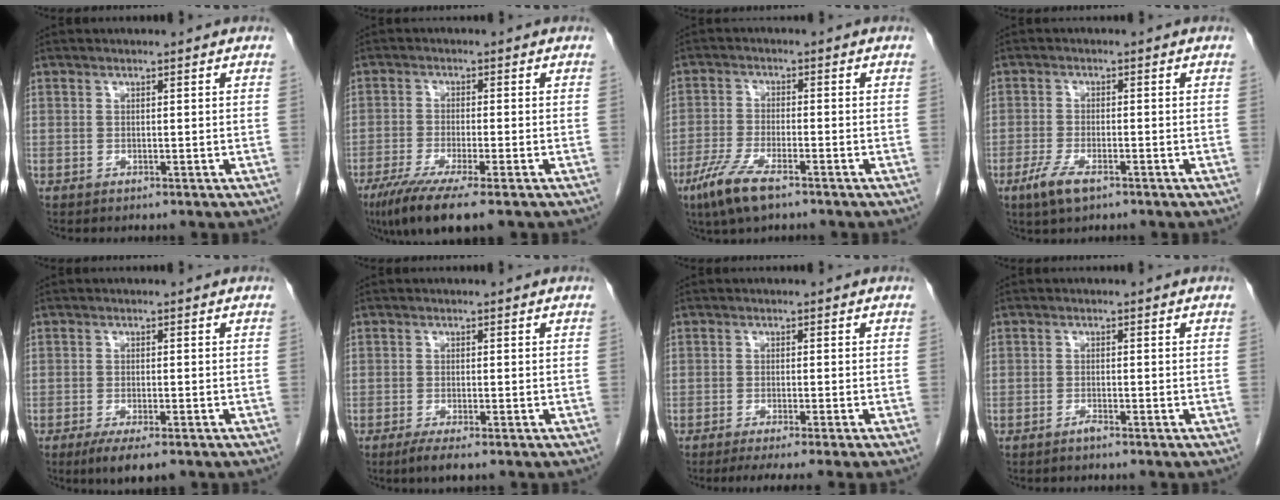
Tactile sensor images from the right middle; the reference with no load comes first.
{"total": 9.0, "force": [-6.1, 0.5, 6.7], "torque": [-0.114, -0.023, -0.098]}
{"total": 7.1, "force": [-4.6, 1.4, 5.2], "torque": [-0.116, -0.015, -0.085]}
{"total": 4.5, "force": [-2.7, 1.3, 3.3], "torque": [-0.077, -0.008, -0.049]}
{"total": 5.4, "force": [-3.7, 1.1, 3.8], "torque": [-0.060, -0.014, -0.054]}
{"total": 2.4, "force": [-1.6, 0.1, 1.8], "torque": [-0.037, -0.008, -0.032]}
{"total": 7.2, "force": [-5.7, -1.2, 4.2], "torque": [-0.046, -0.016, -0.086]}
{"total": 1.0, "force": [-0.9, -0.1, 0.5], "torque": [-0.012, -0.001, -0.015]}